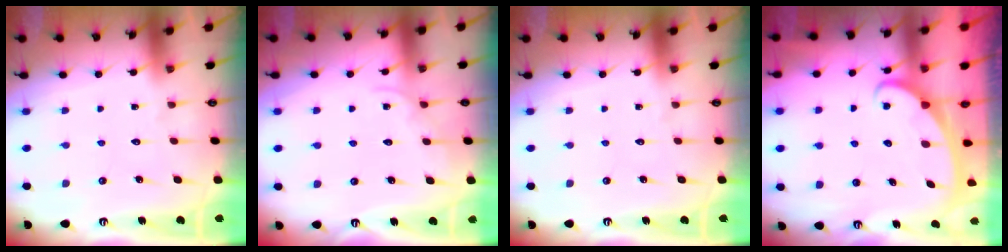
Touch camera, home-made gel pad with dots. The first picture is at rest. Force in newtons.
{"total": 3.3, "press": 3.3, "slide": 0.3}
{"total": 0.0}
{"total": 2.3, "press": 2.3, "slide": 0.4}